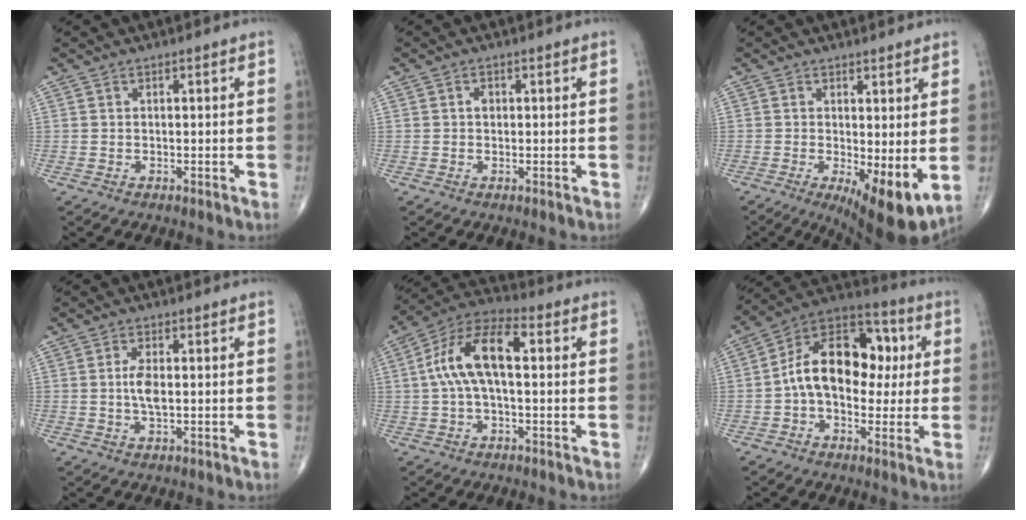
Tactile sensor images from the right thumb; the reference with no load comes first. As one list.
[{"total": 1.2, "force": [0.2, 0.9, 0.8], "torque": [-0.009, 0.002, 0.001]}, {"total": 9.6, "force": [-1.1, 3.1, 9.0], "torque": [-0.135, -0.027, -0.008]}, {"total": 3.7, "force": [0.1, 1.5, 3.4], "torque": [-0.071, -0.002, 0.001]}, {"total": 12.9, "force": [1.3, 6.0, 11.4], "torque": [-0.222, 0.042, 0.016]}, {"total": 18.0, "force": [1.3, 11.7, 13.7], "torque": [-0.183, 0.041, 0.009]}]